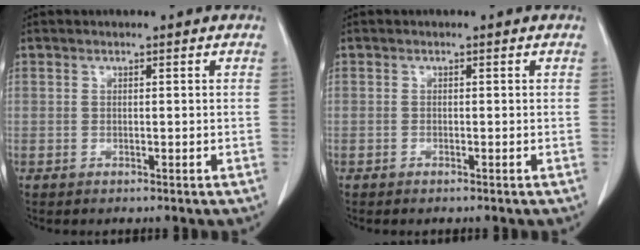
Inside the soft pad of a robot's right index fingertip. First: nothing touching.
{"total": 0.0}